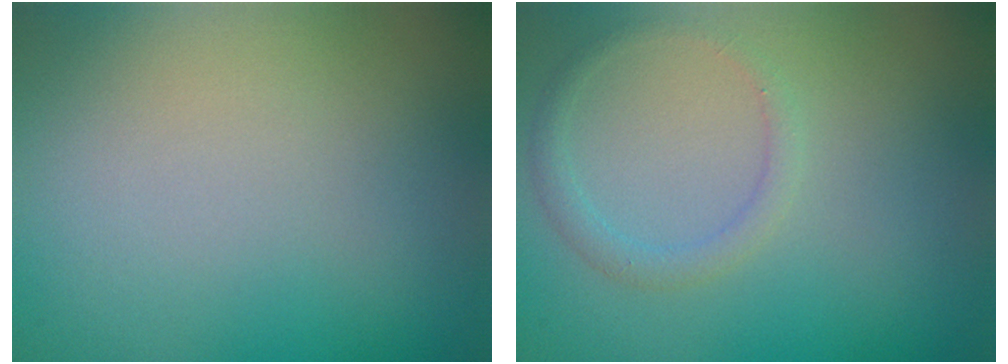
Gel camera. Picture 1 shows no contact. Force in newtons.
{"total": 1.4, "press": 1.4, "slide": 0.2}